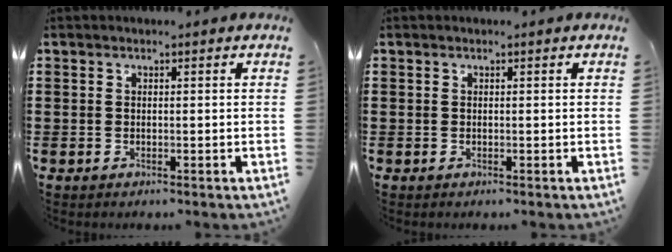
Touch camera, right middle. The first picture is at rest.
{"total": 0.0}